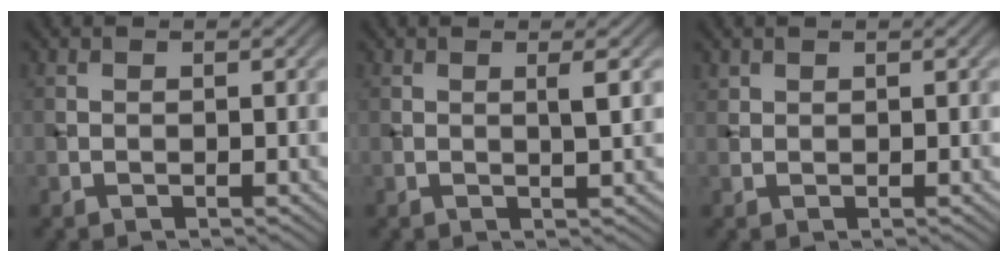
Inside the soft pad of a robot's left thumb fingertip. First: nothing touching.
{"total": 1.7, "force": [0.5, 0.0, 1.6], "torque": [-0.034, 0.003, 0.005]}
{"total": 0.8, "force": [0.7, 0.4, 0.2], "torque": [-0.006, -0.001, 0.018]}